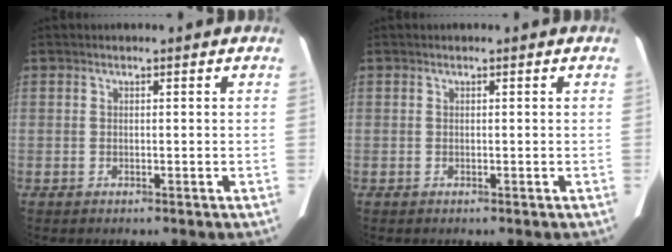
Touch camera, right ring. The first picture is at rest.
{"total": 0.0}